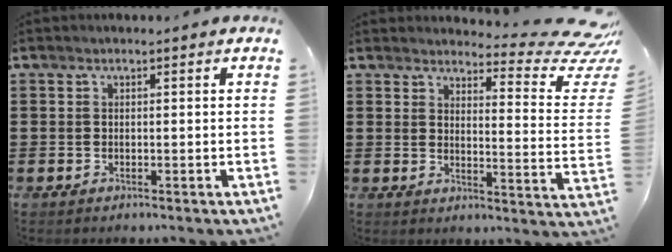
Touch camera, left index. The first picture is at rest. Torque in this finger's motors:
{"motor_torque": [2.14, 0.00, 0.52, 0.01]}